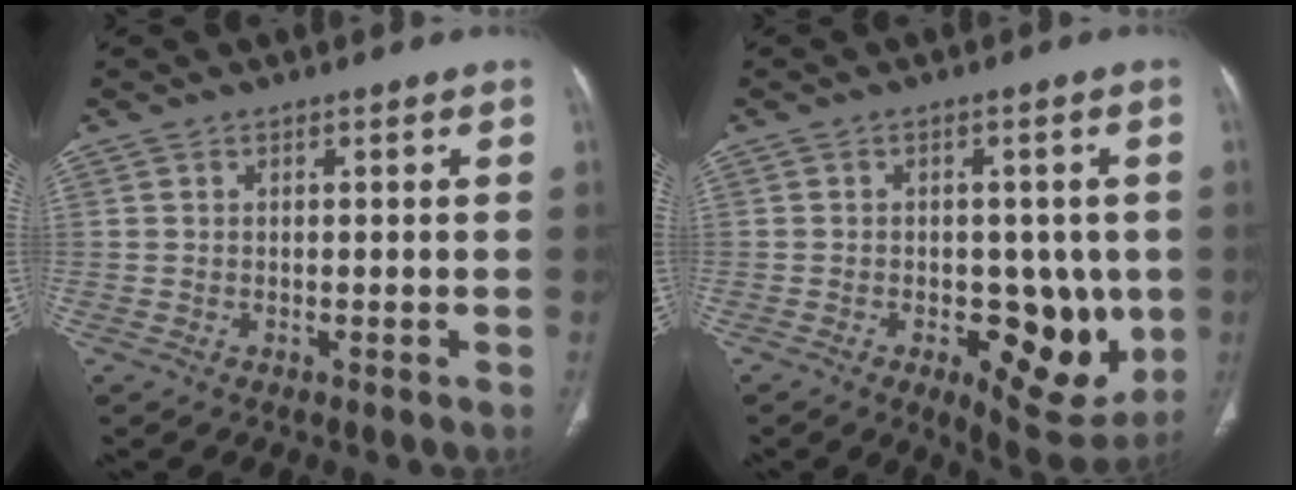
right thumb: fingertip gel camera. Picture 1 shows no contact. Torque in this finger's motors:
{"motor_torque": [-0.41, 0.51, 0.39, 0.22, 0.02]}